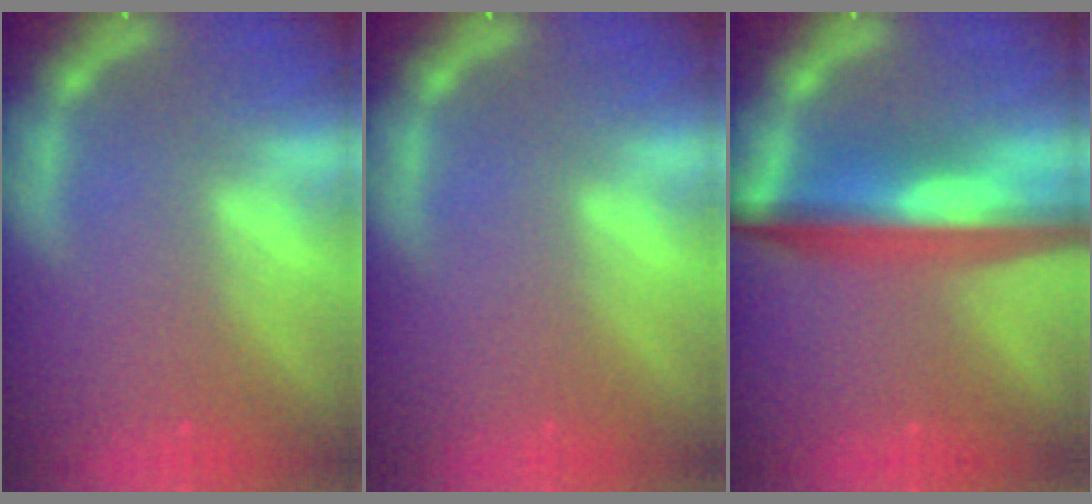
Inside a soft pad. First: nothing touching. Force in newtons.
{"total": 0.0}
{"total": 9.1}